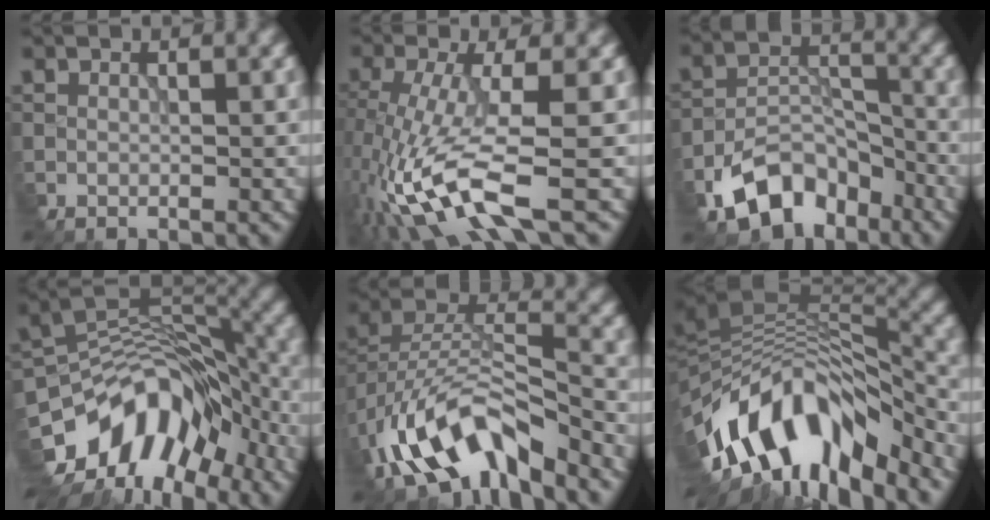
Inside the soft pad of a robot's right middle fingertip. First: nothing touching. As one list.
[{"total": 7.9, "force": [-3.4, 1.9, 6.8], "torque": [-0.165, -0.007, -0.065]}, {"total": 6.8, "force": [-5.0, 3.8, 2.7], "torque": [-0.051, 0.001, -0.090]}, {"total": 11.2, "force": [-6.6, 6.6, 6.2], "torque": [-0.100, 0.021, -0.122]}, {"total": 10.1, "force": [-6.6, 4.5, 6.3], "torque": [-0.129, 0.006, -0.125]}, {"total": 13.4, "force": [-7.0, 5.9, 9.7], "torque": [-0.180, 0.021, -0.114]}]